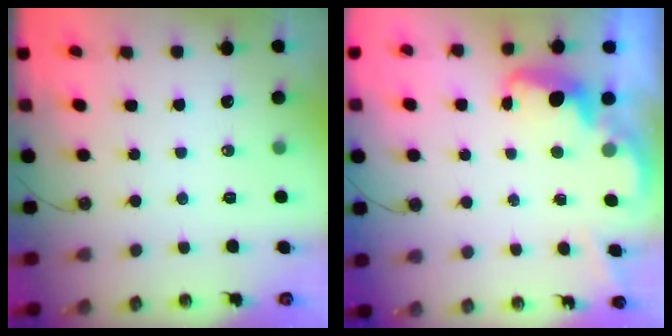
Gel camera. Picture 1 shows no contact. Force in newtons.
{"total": 2.7, "press": 2.6, "slide": 0.7}